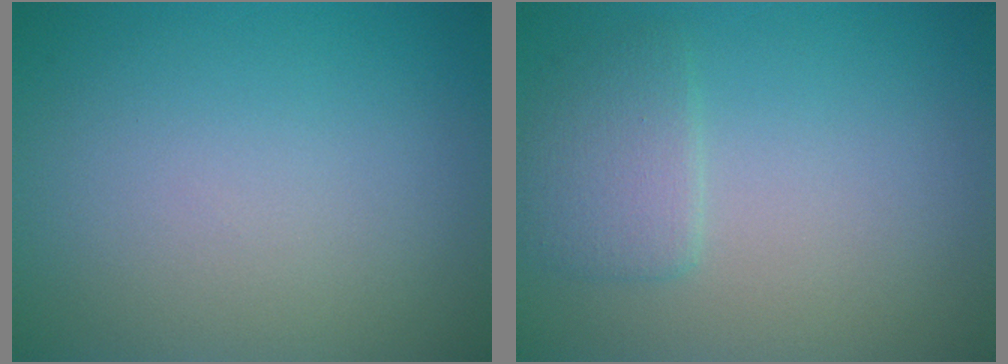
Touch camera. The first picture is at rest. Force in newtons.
{"total": 2.3, "press": 2.2, "slide": 0.3}